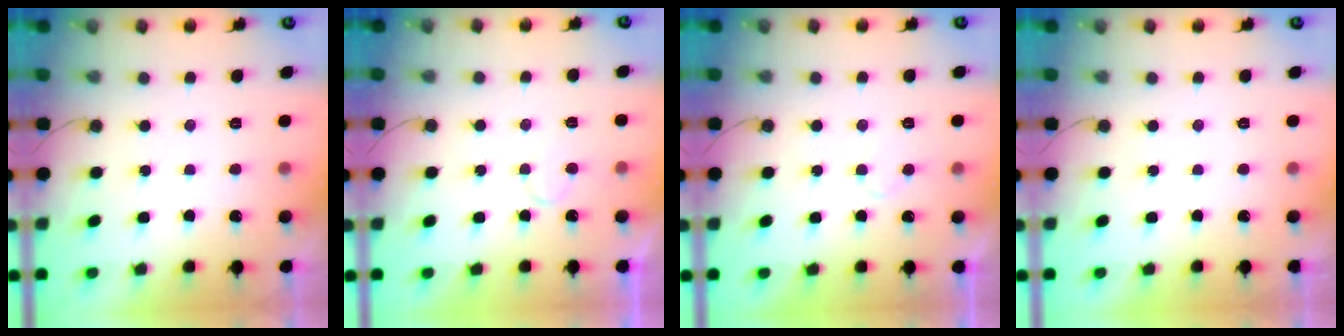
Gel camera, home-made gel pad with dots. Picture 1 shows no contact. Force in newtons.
{"total": 4.4, "press": 4.4, "slide": 0.2}
{"total": 5.2, "press": 5.2, "slide": 0.5}
{"total": 1.7, "press": 1.7, "slide": 0.0}